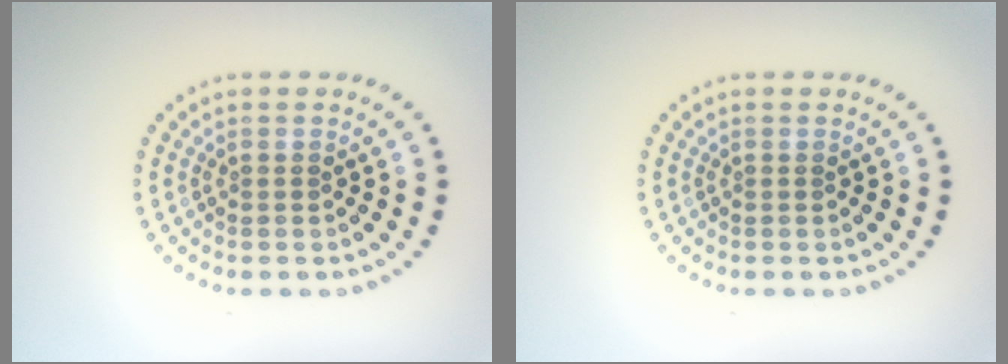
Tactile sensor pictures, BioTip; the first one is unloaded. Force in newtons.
{"total": 0.0}